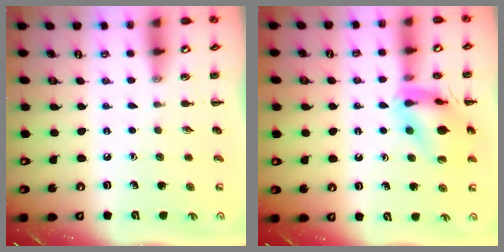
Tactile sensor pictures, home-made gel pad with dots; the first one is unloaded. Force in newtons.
{"total": 14.1, "press": 14.0, "slide": 1.8}